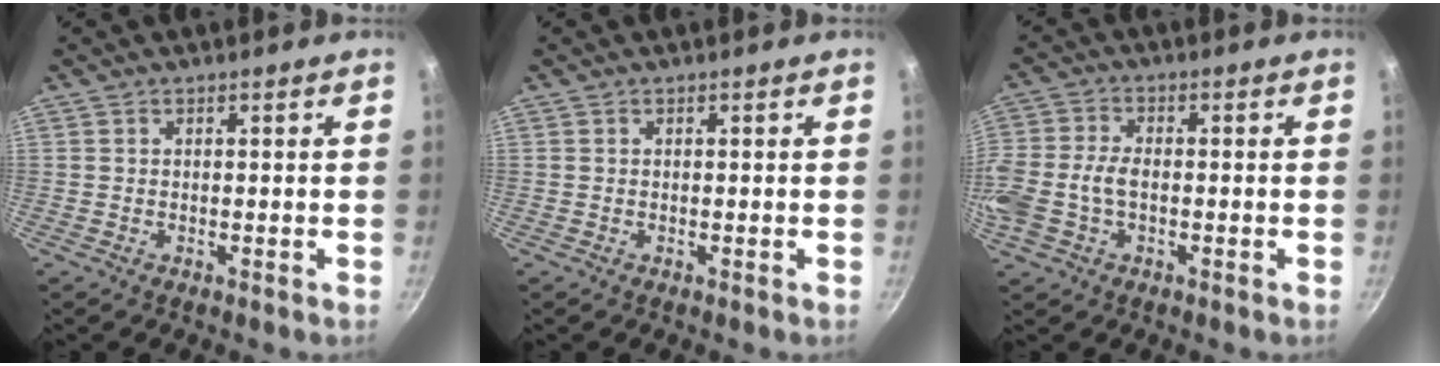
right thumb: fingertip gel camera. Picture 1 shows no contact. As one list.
[{"total": 0.0}, {"total": 9.7, "force": [-2.0, 6.2, 7.2], "torque": [-0.164, 0.018, -0.049]}]